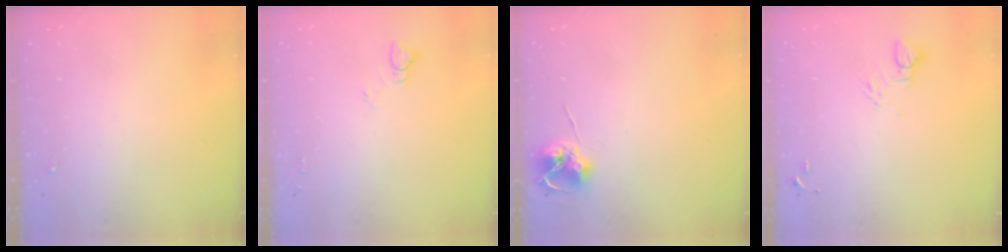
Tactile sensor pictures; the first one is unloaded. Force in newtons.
{"total": 6.0, "press": 6.0, "slide": 0.4}
{"total": 7.9, "press": 7.9, "slide": 0.4}
{"total": 5.0, "press": 4.9, "slide": 0.5}